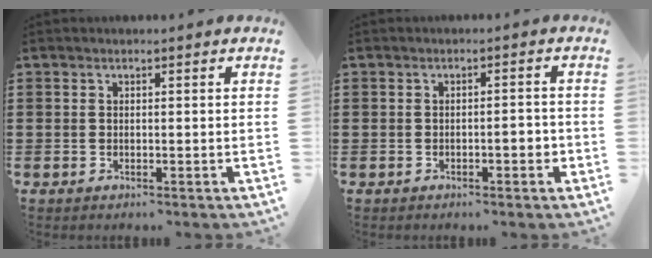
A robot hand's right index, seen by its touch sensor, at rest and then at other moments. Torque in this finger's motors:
{"motor_torque": [0.71, -0.16, 0.09, 0.10]}